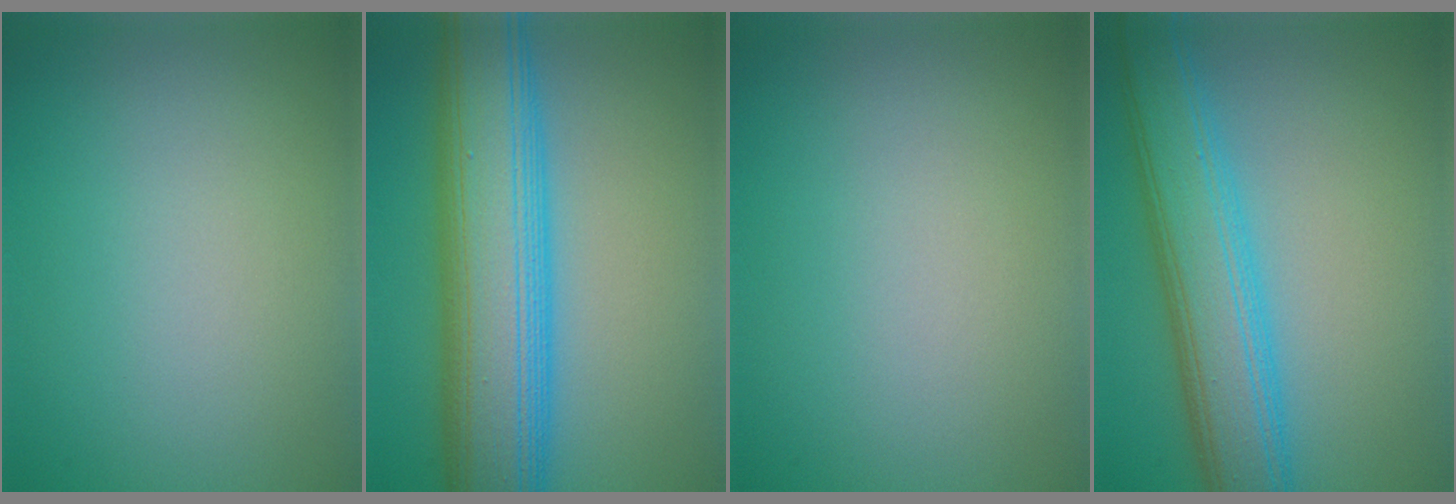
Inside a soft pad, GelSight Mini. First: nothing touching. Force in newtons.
{"total": 11.7, "press": 11.7, "slide": 0.0}
{"total": 0.0}
{"total": 7.4, "press": 7.4, "slide": 0.2}